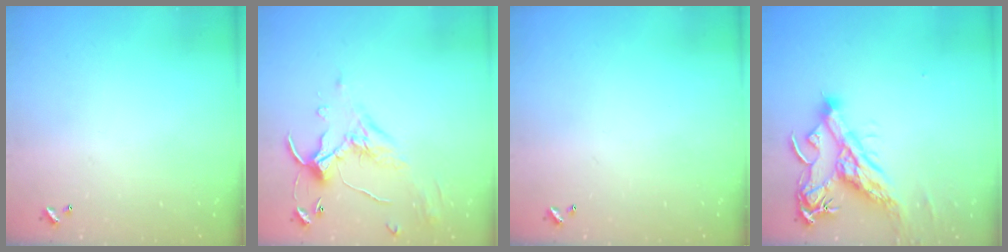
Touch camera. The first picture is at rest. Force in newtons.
{"total": 1.1, "press": 0.4, "slide": 1.0}
{"total": 0.0}
{"total": 9.5, "press": 9.3, "slide": 1.6}